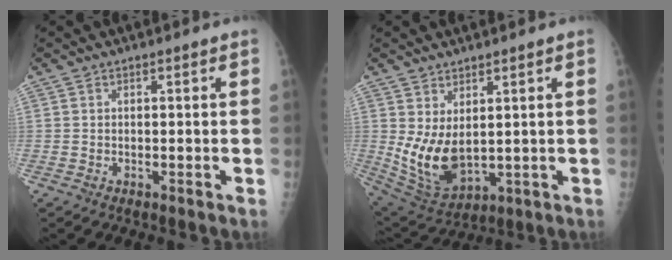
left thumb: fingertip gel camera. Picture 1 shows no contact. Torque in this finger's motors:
{"motor_torque": [0.02, 0.48, 0.84, -0.19, 0.22]}